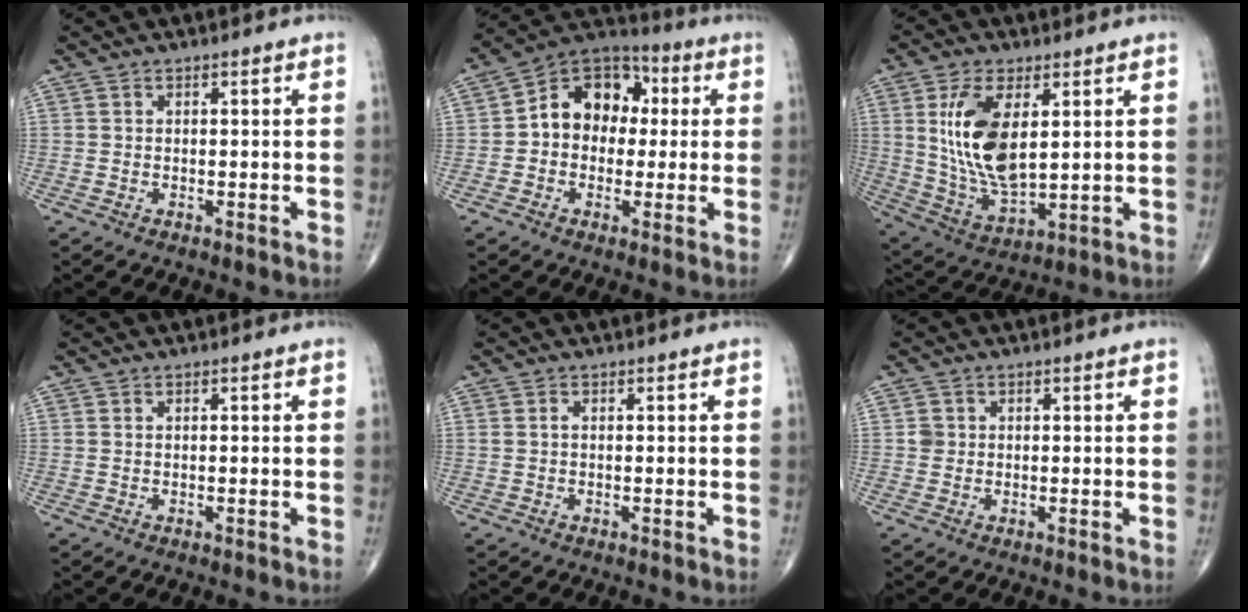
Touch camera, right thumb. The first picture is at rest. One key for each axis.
{"total": 12.6, "fx": 1.1, "fy": 9.8, "fz": 7.9, "tx": -0.084, "ty": 0.032, "tz": 0.002}
{"total": 14.8, "fx": 3.5, "fy": 7.2, "fz": 12.5, "tx": -0.237, "ty": -0.024, "tz": 0.079}
{"total": 0.0}
{"total": 0.6, "fx": 0.0, "fy": 0.3, "fz": 0.5, "tx": -0.010, "ty": 0.000, "tz": 0.001}
{"total": 1.5, "fx": 0.1, "fy": 1.4, "fz": 0.3, "tx": 0.002, "ty": 0.003, "tz": 0.002}